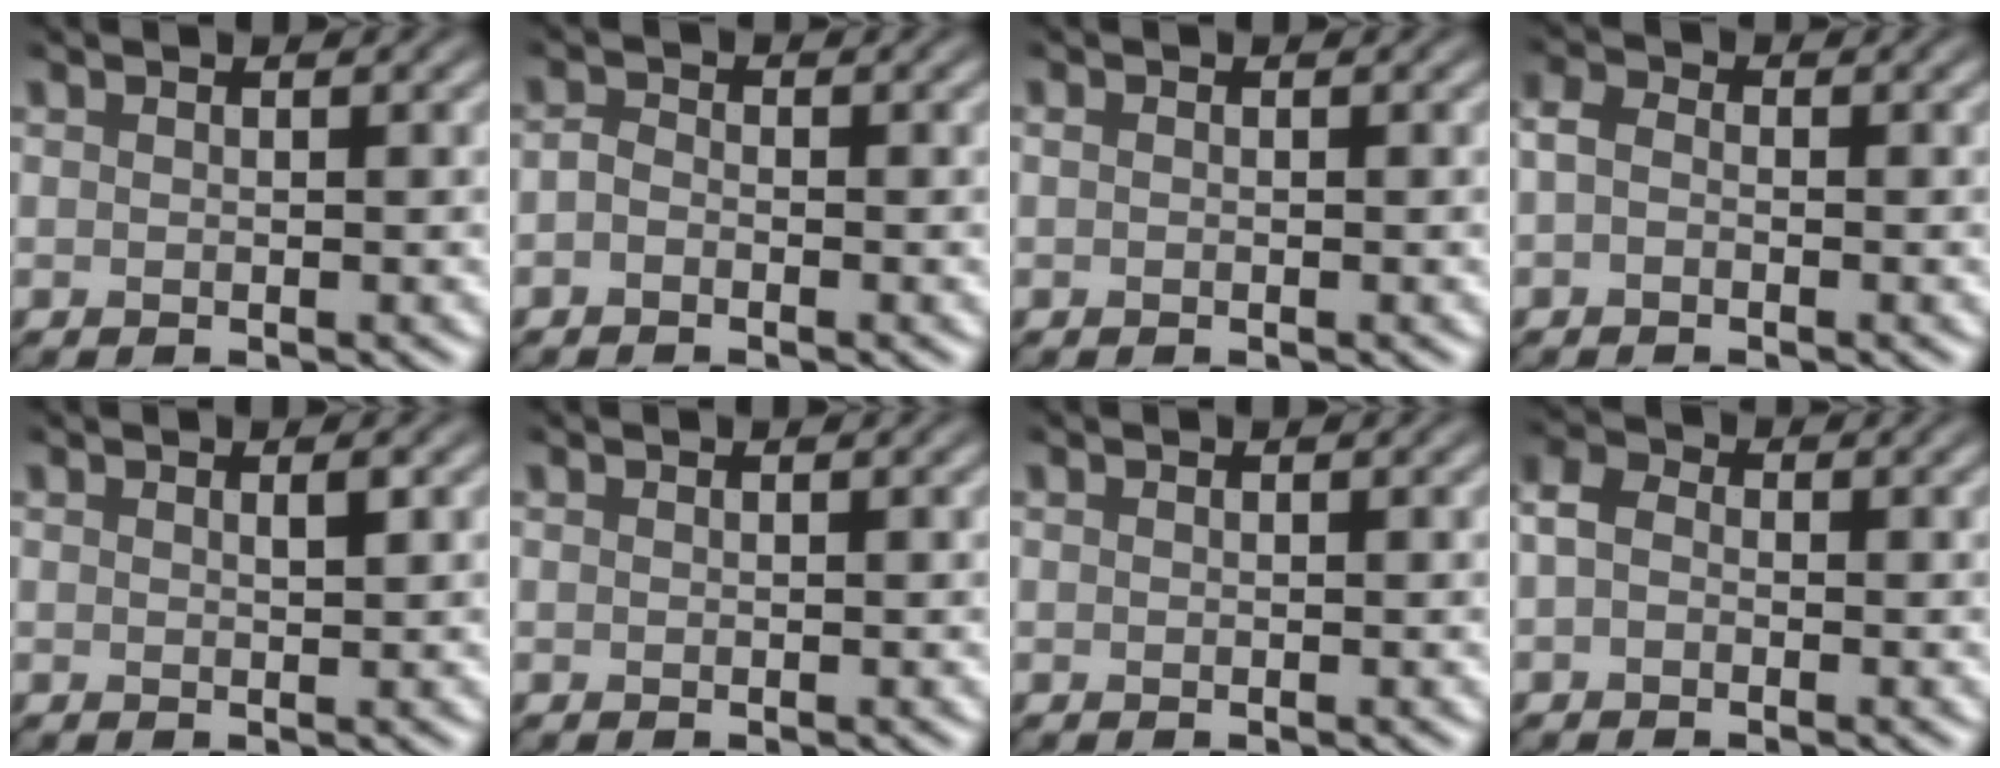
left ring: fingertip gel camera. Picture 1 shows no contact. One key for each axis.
{"total": 1.0, "fx": -0.6, "fy": 0.6, "fz": 0.5, "tx": -0.009, "ty": 0.001, "tz": -0.016}
{"total": 0.0}
{"total": 1.3, "fx": -0.5, "fy": 0.9, "fz": 0.9, "tx": -0.016, "ty": 0.004, "tz": -0.015}
{"total": 0.7, "fx": 0.4, "fy": 0.1, "fz": 0.6, "tx": -0.009, "ty": -0.002, "tz": 0.007}
{"total": 0.0}
{"total": 0.0}
{"total": 1.8, "fx": -0.5, "fy": 1.4, "fz": 1.1, "tx": -0.021, "ty": 0.005, "tz": -0.019}